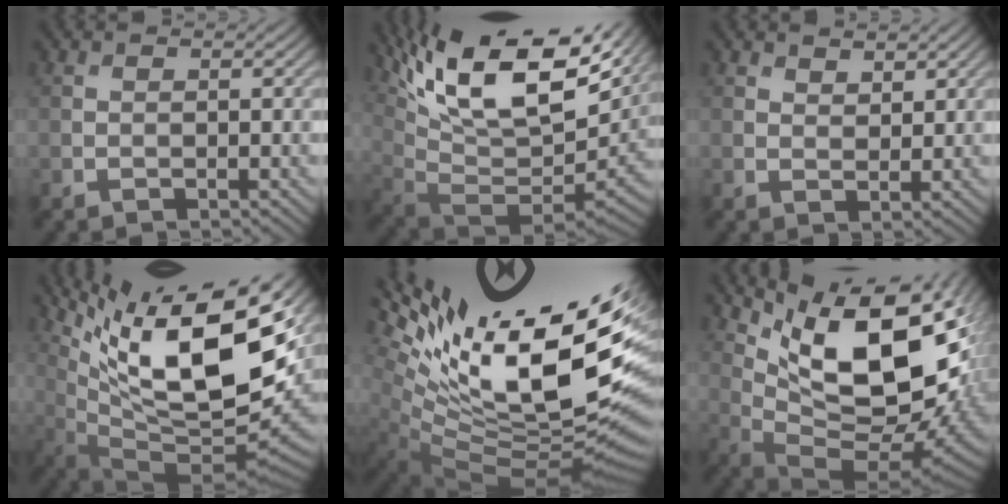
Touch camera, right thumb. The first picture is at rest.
{"total": 18.2, "force": [10.3, 6.8, 13.3], "torque": [-0.244, 0.012, 0.179]}
{"total": 2.0, "force": [1.7, 0.9, 0.7], "torque": [-0.012, -0.004, 0.035]}
{"total": 18.2, "force": [8.0, 5.0, 15.6], "torque": [-0.269, 0.011, 0.148]}
{"total": 19.7, "force": [6.3, 8.5, 16.6], "torque": [-0.282, 0.009, 0.125]}
{"total": 17.2, "force": [6.0, 8.0, 13.9], "torque": [-0.229, 0.001, 0.120]}